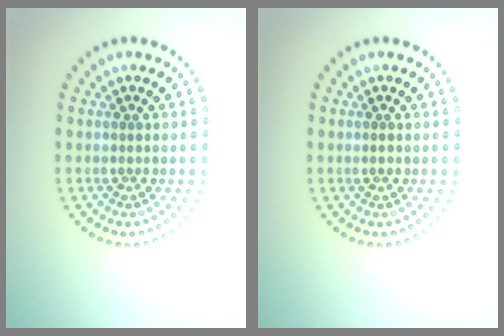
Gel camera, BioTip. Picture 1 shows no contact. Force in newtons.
{"total": 0.7, "press": 0.7, "slide": 0.0}